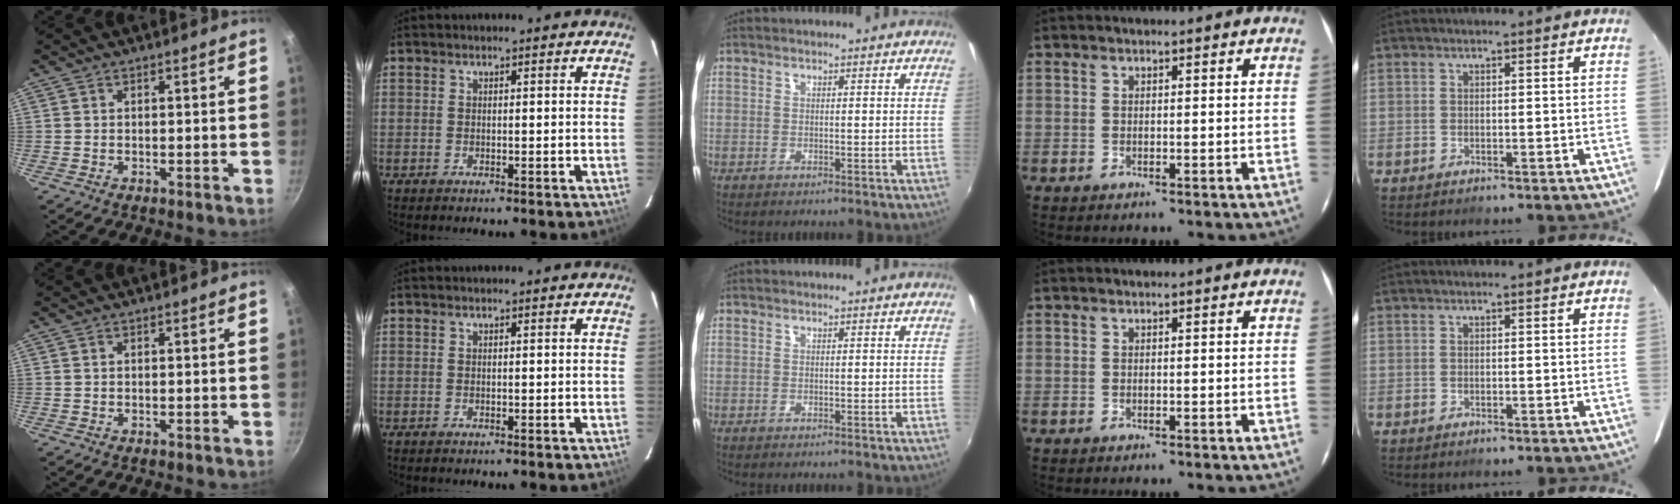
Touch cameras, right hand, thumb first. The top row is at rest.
{}